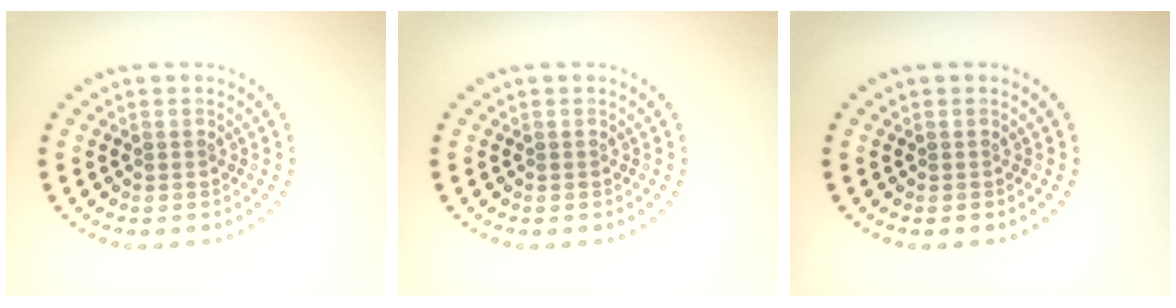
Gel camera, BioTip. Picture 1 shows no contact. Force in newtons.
{"total": 0.0}
{"total": 0.0}